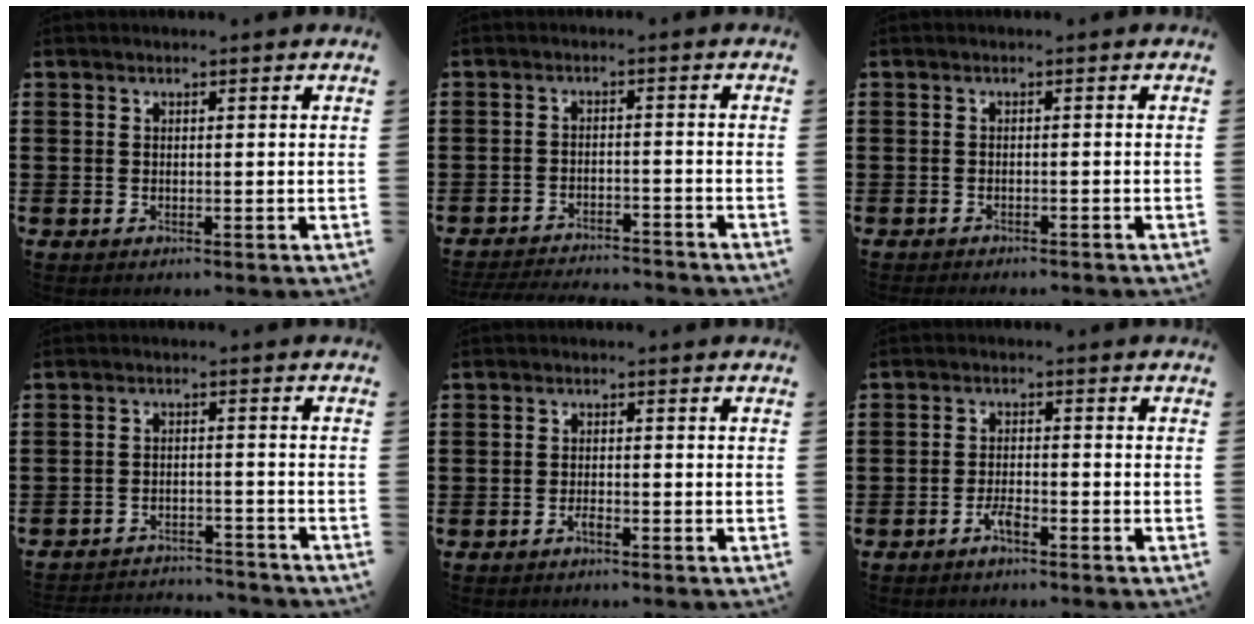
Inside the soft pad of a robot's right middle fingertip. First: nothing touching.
{"total": 3.7, "force": [-3.7, 0.3, 0.4], "torque": [-0.017, -0.001, -0.080]}
{"total": 1.0, "force": [-1.0, 0.0, 0.0], "torque": [-0.004, -0.001, -0.020]}
{"total": 3.3, "force": [-3.3, 0.2, 0.1], "torque": [-0.008, 0.001, -0.070]}
{"total": 1.2, "force": [-1.0, 0.4, 0.5], "torque": [-0.014, -0.001, -0.020]}
{"total": 2.7, "force": [-2.0, 0.7, 1.7], "torque": [-0.038, 0.003, -0.041]}